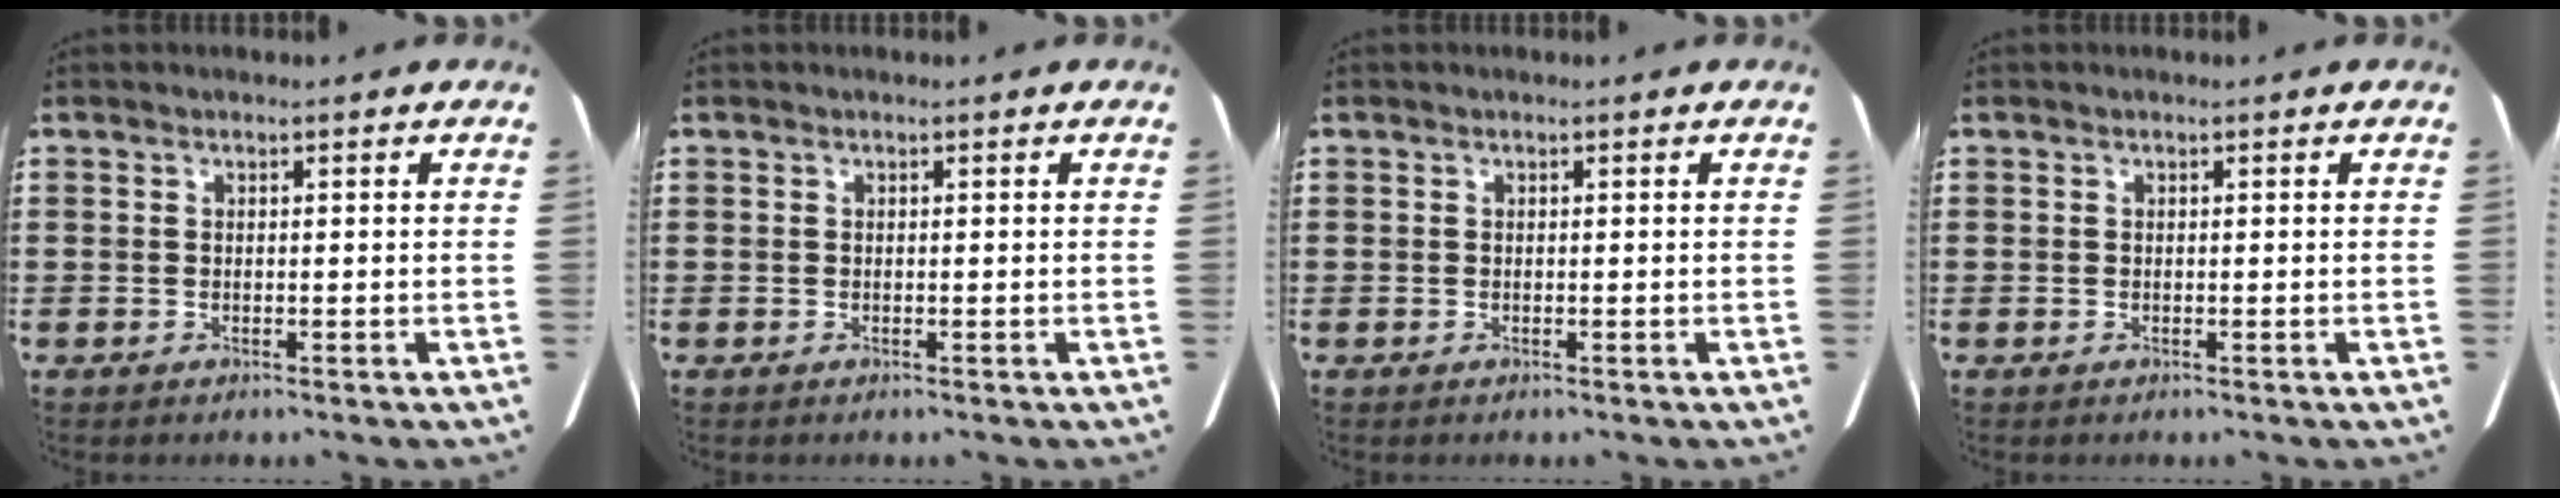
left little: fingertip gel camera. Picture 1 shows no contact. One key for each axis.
{"total": 0.0}
{"total": 0.0}
{"total": 0.0}